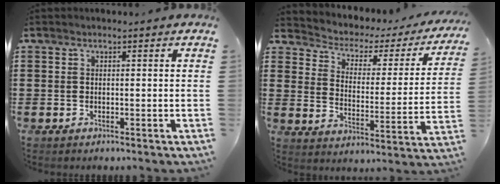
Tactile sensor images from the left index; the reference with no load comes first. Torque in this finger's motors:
{"motor_torque": [1.10, -1.04, 0.09, 0.00]}